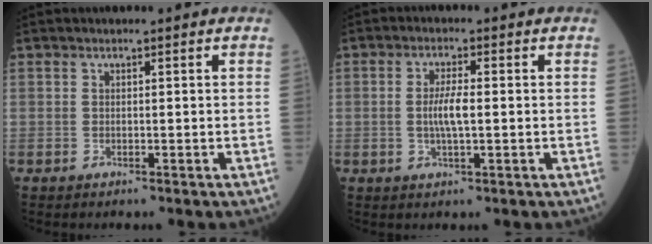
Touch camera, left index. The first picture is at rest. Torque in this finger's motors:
{"motor_torque": [0.76, -0.02, 0.18, 0.05]}